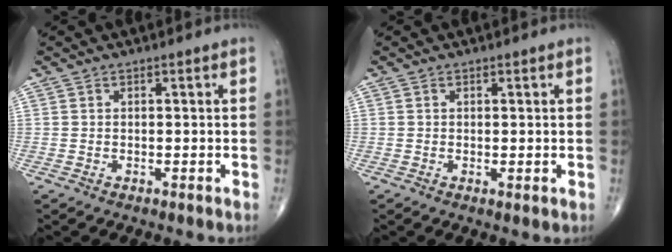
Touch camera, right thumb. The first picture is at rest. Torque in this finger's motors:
{"motor_torque": [-0.34, -0.11, -0.25, -0.18, 0.00]}